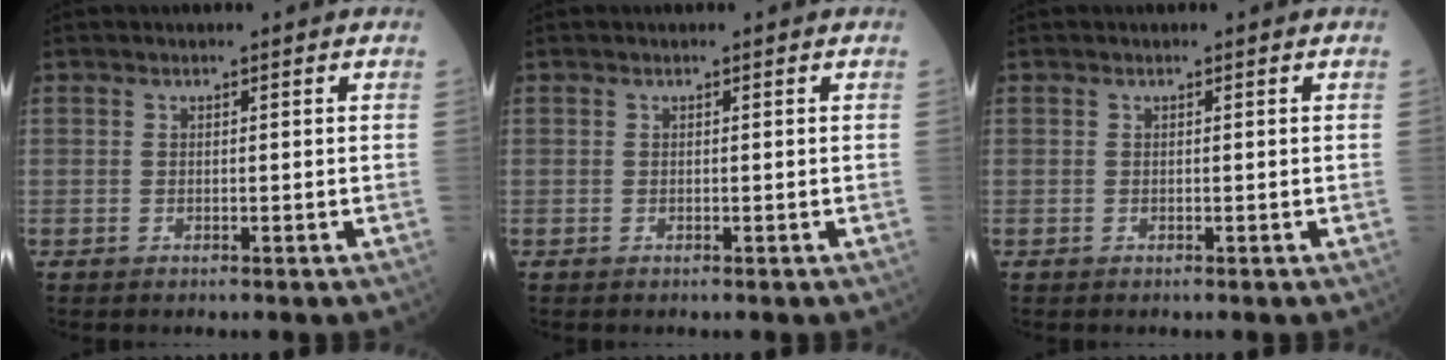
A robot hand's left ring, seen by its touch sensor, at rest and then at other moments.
{"total": 0.0}
{"total": 0.0}